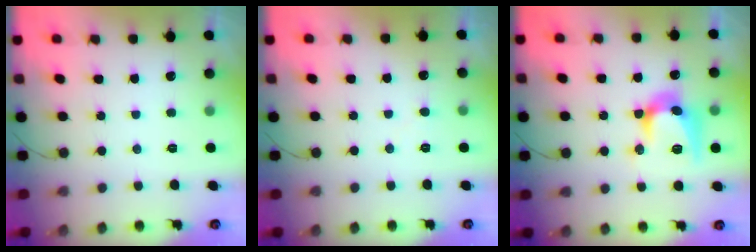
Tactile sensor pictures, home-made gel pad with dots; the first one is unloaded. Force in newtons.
{"total": 3.9, "press": 3.9, "slide": 0.4}
{"total": 14.4, "press": 14.3, "slide": 0.7}